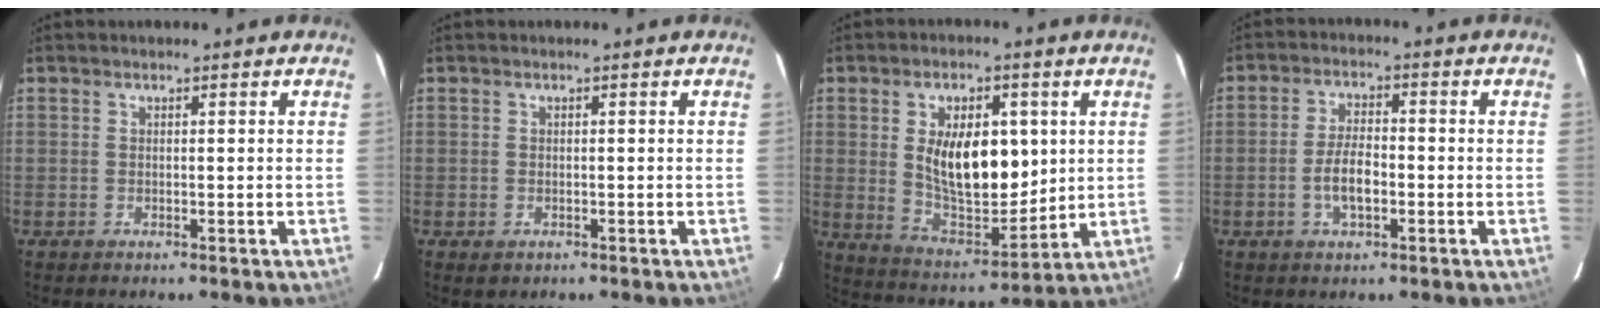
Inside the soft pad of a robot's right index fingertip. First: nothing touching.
{"total": 1.4, "force": [-0.6, 1.2, 0.5], "torque": [-0.010, -0.005, -0.008]}
{"total": 14.6, "force": [2.7, 7.5, 12.2], "torque": [-0.215, -0.006, 0.061]}
{"total": 5.5, "force": [-1.8, 2.2, 4.7], "torque": [-0.096, 0.006, -0.031]}